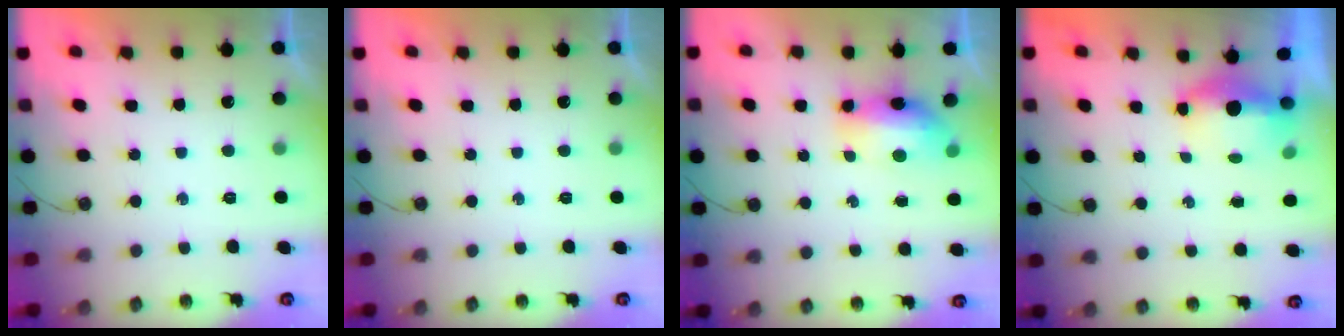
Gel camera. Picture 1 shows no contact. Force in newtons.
{"total": 0.0}
{"total": 9.0, "press": 8.8, "slide": 1.6}
{"total": 7.7, "press": 5.5, "slide": 5.4}